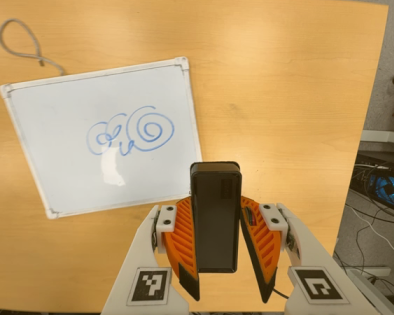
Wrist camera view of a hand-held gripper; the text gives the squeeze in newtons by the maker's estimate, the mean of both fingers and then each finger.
{"total": 6.2, "left": 5.1, "right": 7.3}